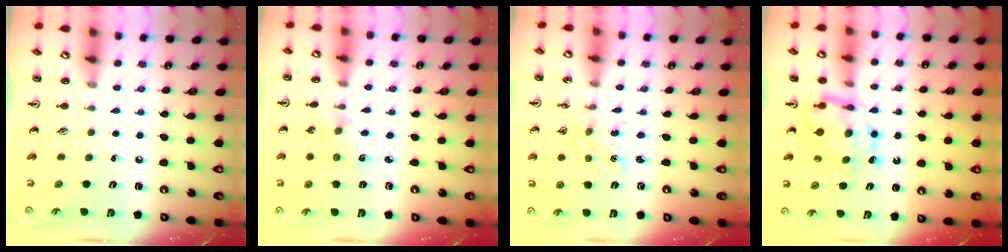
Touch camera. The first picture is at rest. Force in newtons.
{"total": 1.1, "press": 1.1, "slide": 0.2}
{"total": 1.5, "press": 1.4, "slide": 0.4}
{"total": 8.4, "press": 8.4, "slide": 0.6}